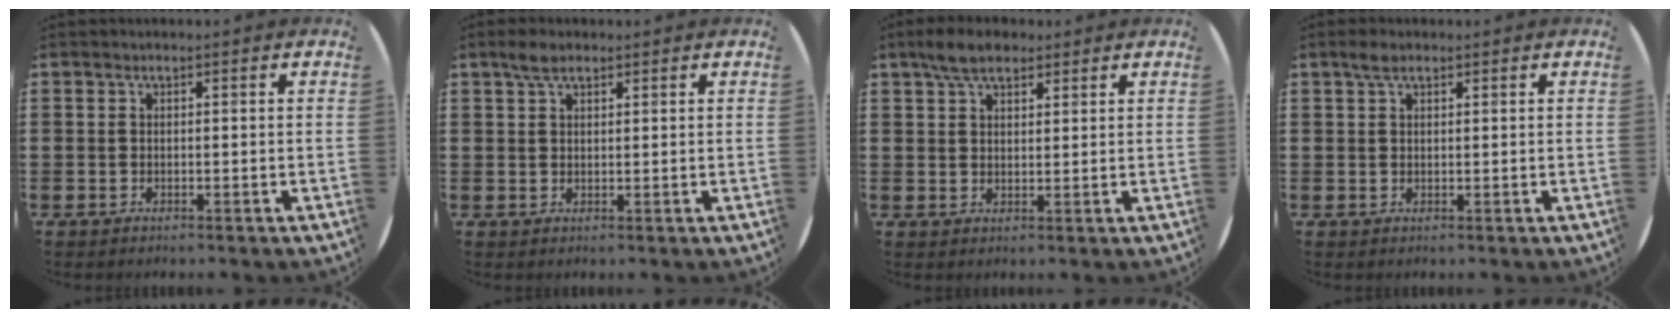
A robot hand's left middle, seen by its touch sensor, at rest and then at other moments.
{"total": 2.7, "force": [2.0, 1.2, 1.4], "torque": [-0.023, 0.003, 0.034]}
{"total": 4.6, "force": [3.6, 2.1, 2.0], "torque": [-0.040, 0.003, 0.067]}
{"total": 1.9, "force": [1.3, 0.9, 1.0], "torque": [-0.014, 0.003, 0.021]}